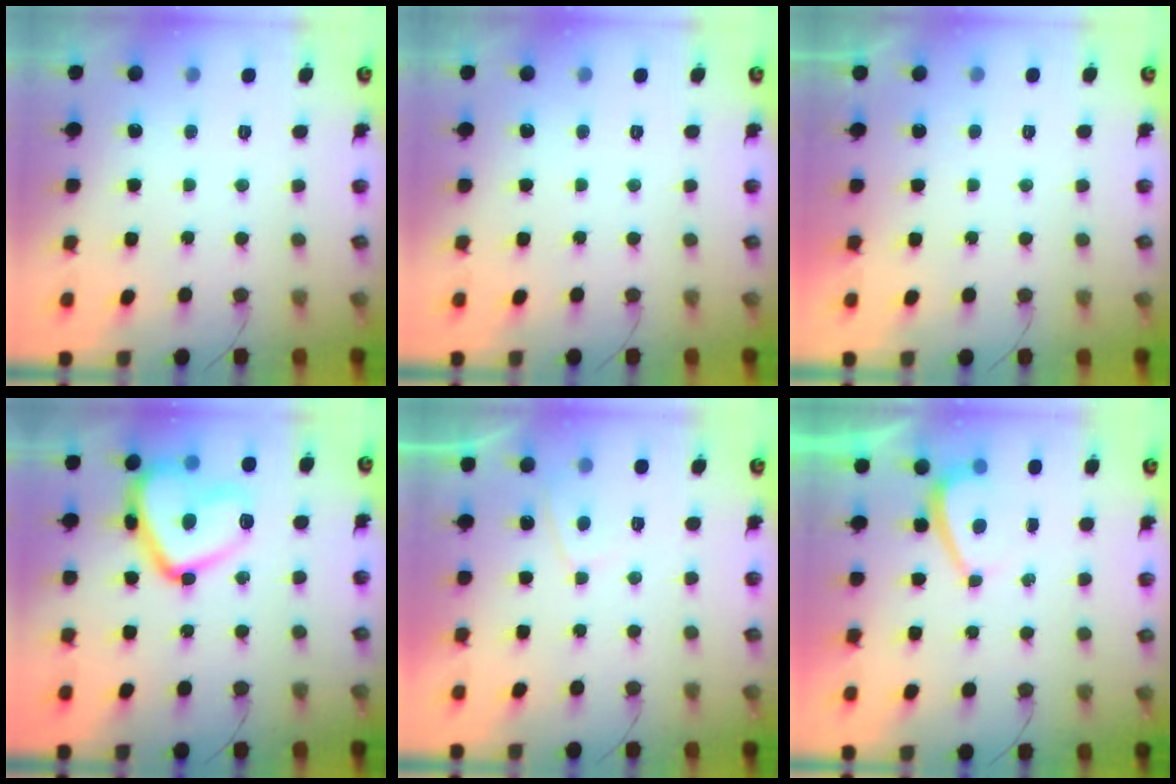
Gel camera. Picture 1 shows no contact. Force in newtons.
{"total": 0.0}
{"total": 2.0, "press": 2.0, "slide": 0.6}
{"total": 18.2, "press": 18.2, "slide": 1.3}
{"total": 2.5, "press": 2.4, "slide": 0.6}
{"total": 1.4, "press": 1.3, "slide": 0.6}